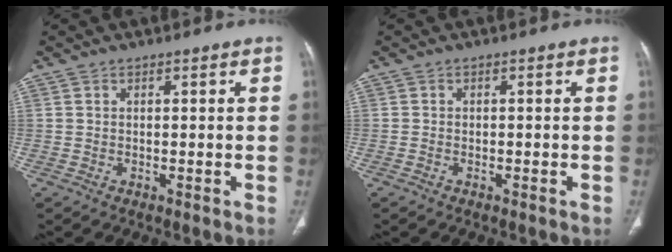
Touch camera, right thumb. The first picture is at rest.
{"total": 0.0}